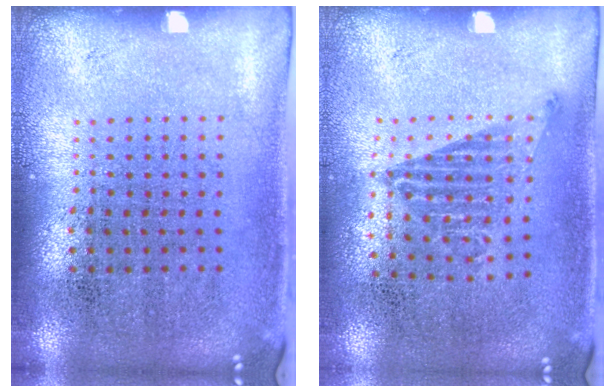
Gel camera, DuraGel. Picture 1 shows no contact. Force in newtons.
{"total": 1.0, "press": 0.8, "slide": 0.6}